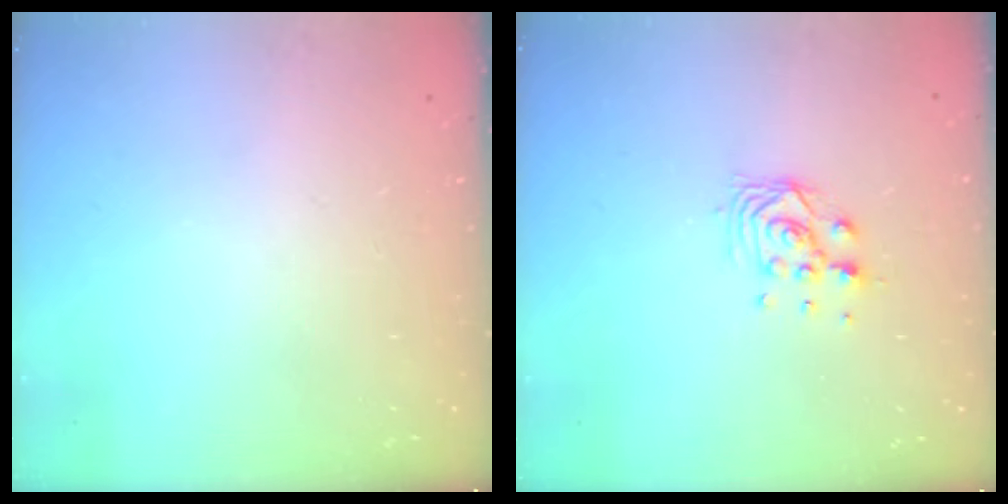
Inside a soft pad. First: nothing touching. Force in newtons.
{"total": 6.1, "press": 6.1, "slide": 0.9}